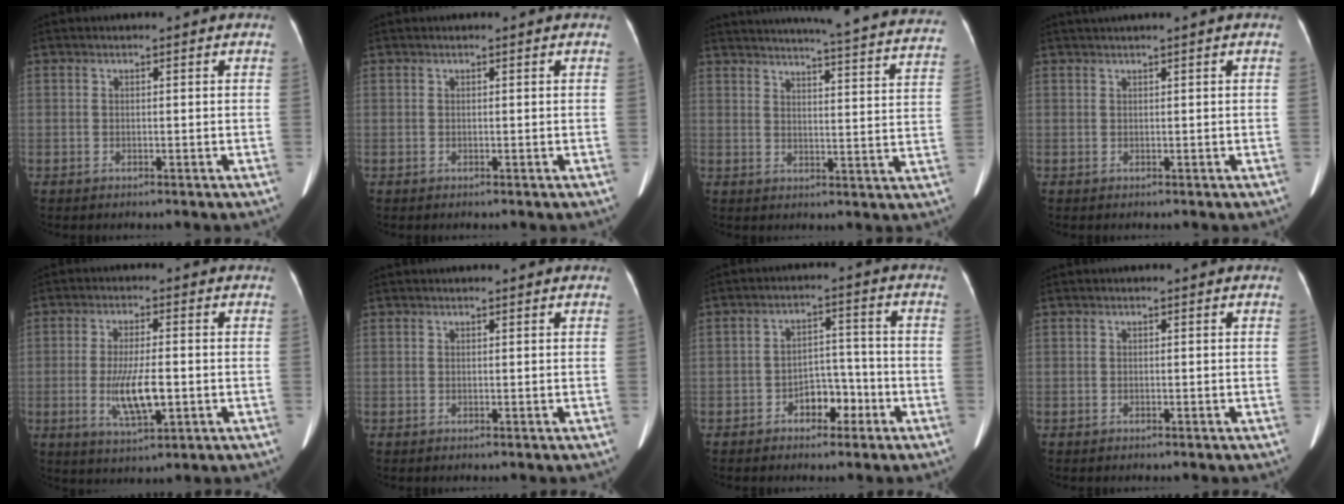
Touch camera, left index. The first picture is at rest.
{"total": 0.0}
{"total": 30.2, "force": [28.1, 1.8, 11.0], "torque": [-0.167, -0.078, 0.324]}
{"total": 1.6, "force": [1.1, -0.5, 1.0], "torque": [-0.021, 0.013, 0.030]}
{"total": 7.4, "force": [-1.4, 1.7, 7.0], "torque": [-0.137, -0.014, -0.022]}
{"total": 1.7, "force": [1.6, 0.2, 0.6], "torque": [-0.008, 0.022, 0.022]}
{"total": 5.0, "force": [-2.8, 2.9, 3.1], "torque": [-0.045, 0.021, -0.044]}
{"total": 0.0}